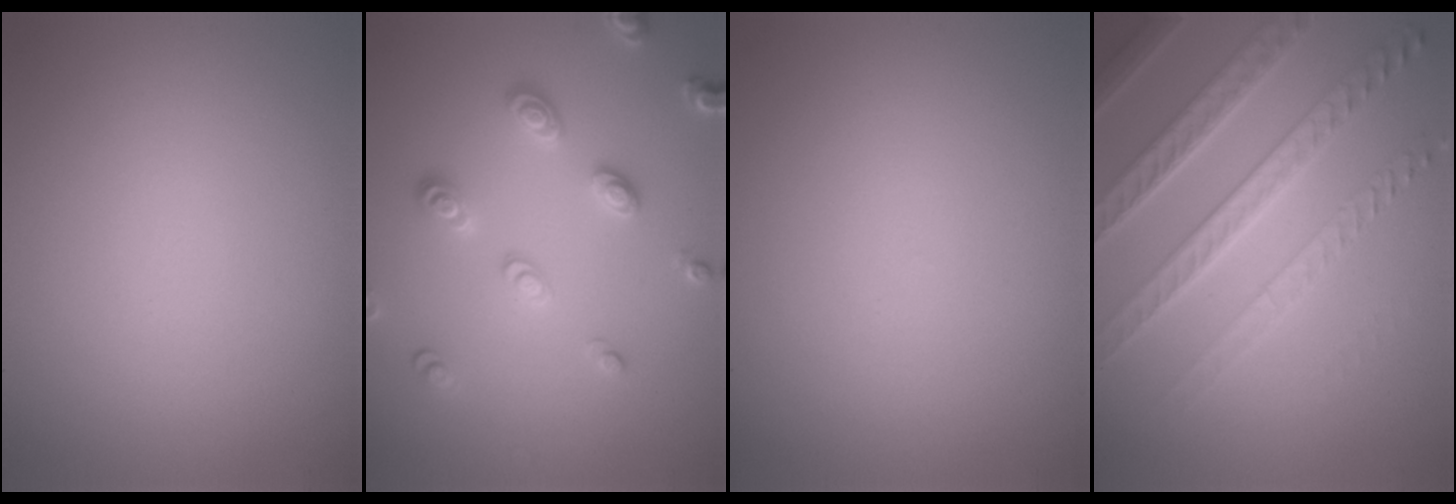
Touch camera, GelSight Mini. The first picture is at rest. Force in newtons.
{"total": 2.8, "press": 2.7, "slide": 0.8}
{"total": 0.0}
{"total": 7.2, "press": 5.1, "slide": 5.1}